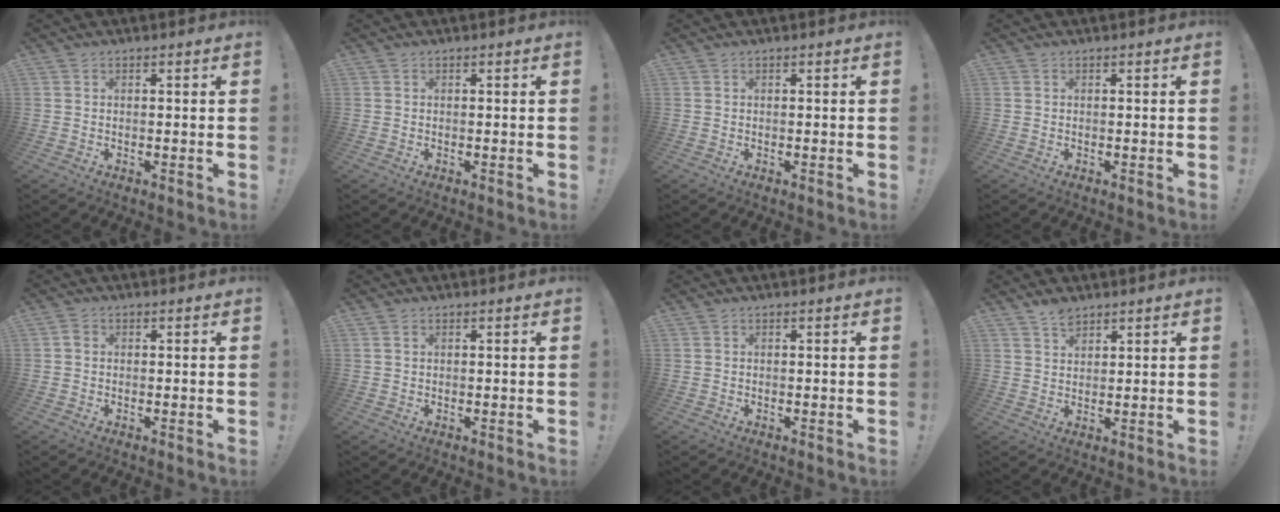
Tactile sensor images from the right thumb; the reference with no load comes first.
{"total": 0.0}
{"total": 0.0}
{"total": 0.0}
{"total": 1.2, "force": [-0.2, 1.1, 0.6], "torque": [-0.014, 0.007, -0.002]}
{"total": 0.8, "force": [0.5, 0.6, 0.4], "torque": [-0.007, 0.001, 0.009]}
{"total": 0.0}
{"total": 3.7, "force": [3.2, 1.6, 1.1], "torque": [-0.006, -0.023, 0.056]}